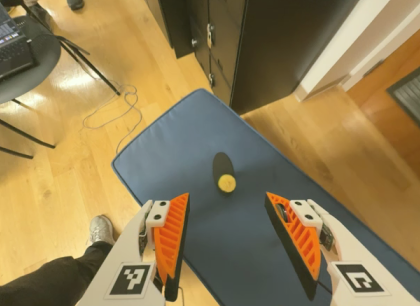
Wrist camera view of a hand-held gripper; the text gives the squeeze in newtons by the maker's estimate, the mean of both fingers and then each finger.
{"total": 0.0}